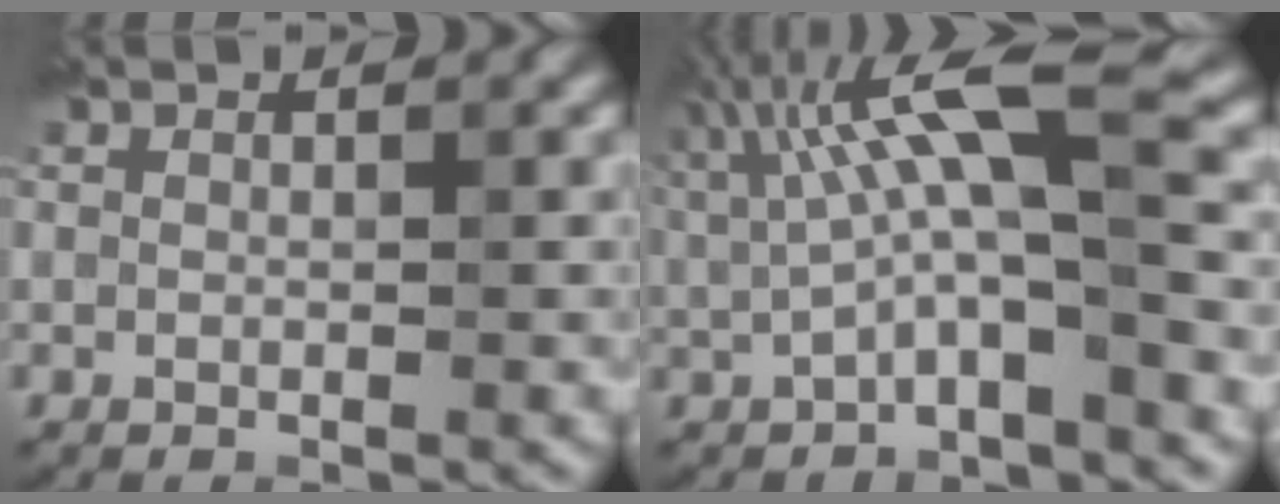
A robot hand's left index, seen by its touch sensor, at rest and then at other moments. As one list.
[{"total": 6.2, "force": [0.7, 1.0, 6.1], "torque": [-0.138, -0.002, 0.038]}]